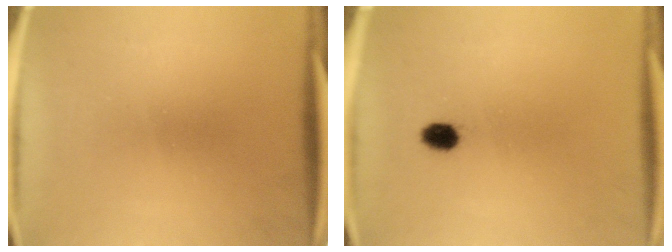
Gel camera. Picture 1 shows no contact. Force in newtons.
{"total": 2.7}